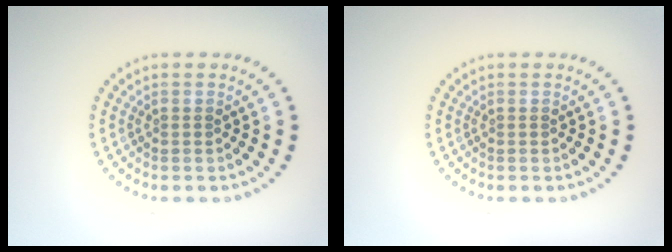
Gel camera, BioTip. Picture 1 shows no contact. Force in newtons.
{"total": 0.0}